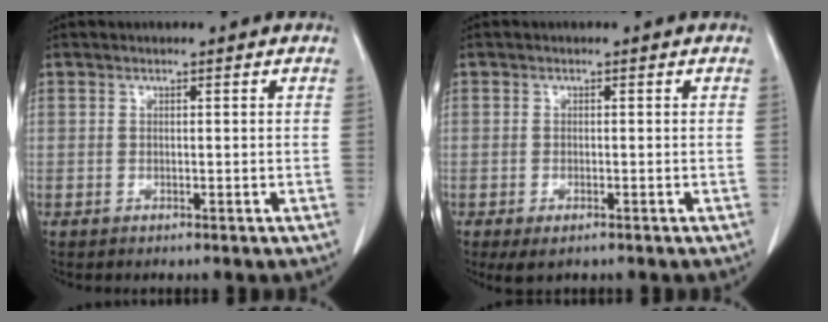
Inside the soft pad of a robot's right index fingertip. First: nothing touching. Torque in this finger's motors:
{"motor_torque": [0.32, -0.27, 0.08, 0.01]}